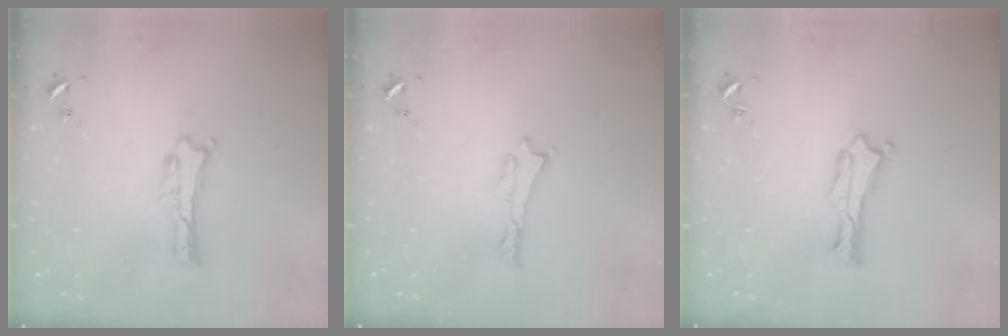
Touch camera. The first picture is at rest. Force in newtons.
{"total": 0.0}
{"total": 0.8, "press": 0.7, "slide": 0.2}